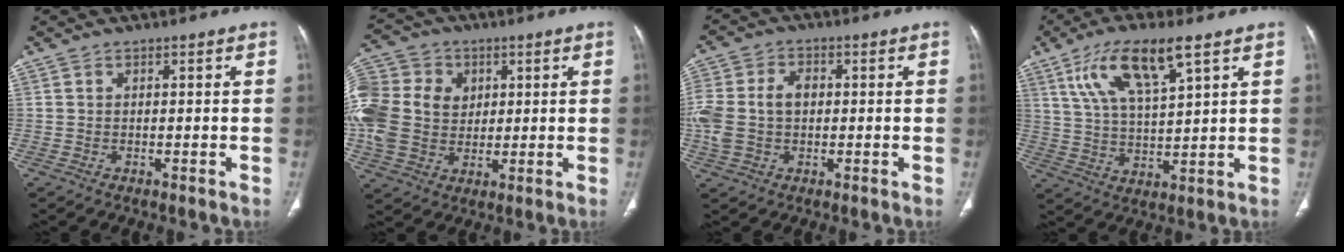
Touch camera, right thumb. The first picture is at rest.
{"total": 22.1, "force": [3.1, 17.8, 12.7], "torque": [-0.304, 0.035, 0.069]}
{"total": 10.9, "force": [0.1, 7.6, 7.7], "torque": [-0.182, 0.024, 0.006]}
{"total": 12.5, "force": [6.6, 3.6, 10.0], "torque": [-0.186, -0.016, 0.129]}